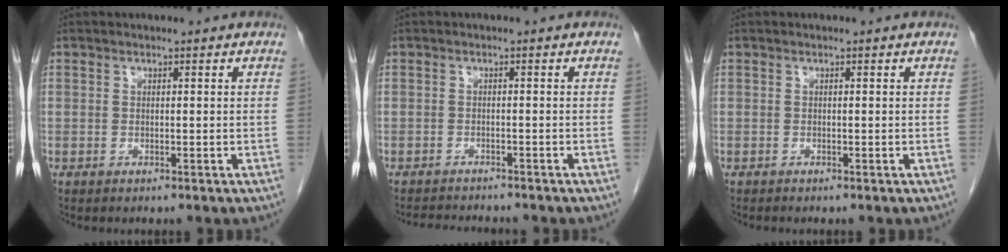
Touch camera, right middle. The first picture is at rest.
{"total": 4.6, "force": [-4.4, 0.4, 1.0], "torque": [-0.015, -0.011, -0.067]}
{"total": 0.0}